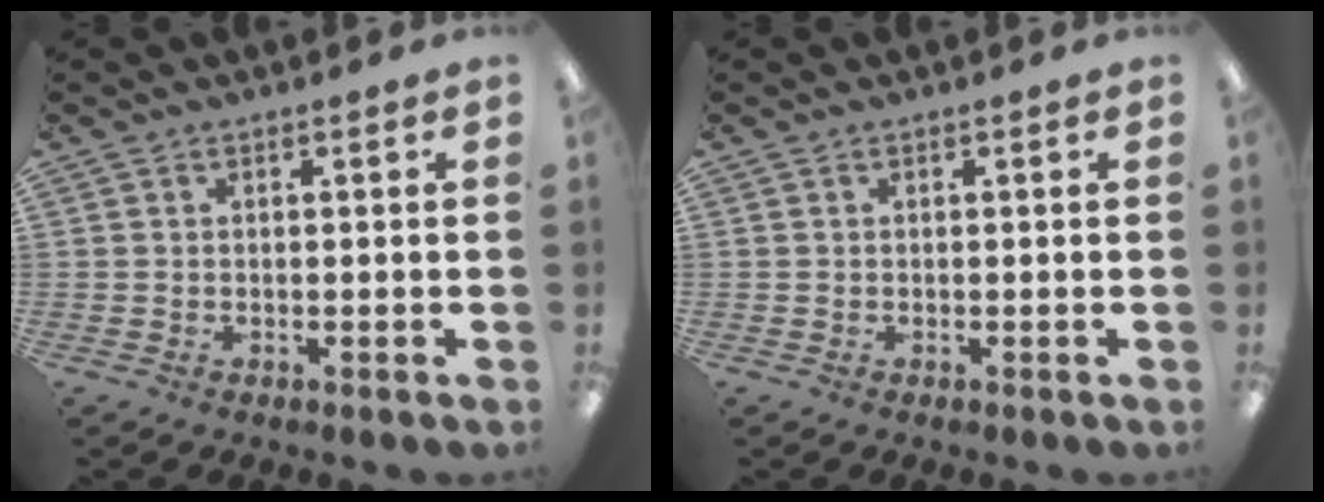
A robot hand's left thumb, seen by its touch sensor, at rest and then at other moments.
{"total": 0.0}